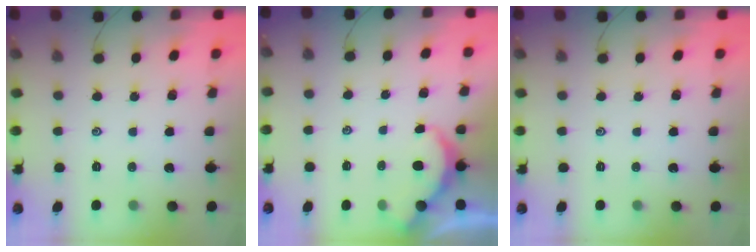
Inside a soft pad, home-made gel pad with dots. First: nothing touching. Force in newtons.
{"total": 2.7, "press": 2.7, "slide": 0.3}
{"total": 0.0}